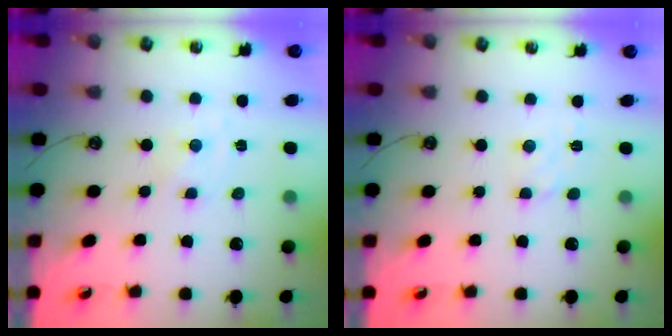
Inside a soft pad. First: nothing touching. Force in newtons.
{"total": 2.8, "press": 2.7, "slide": 0.6}